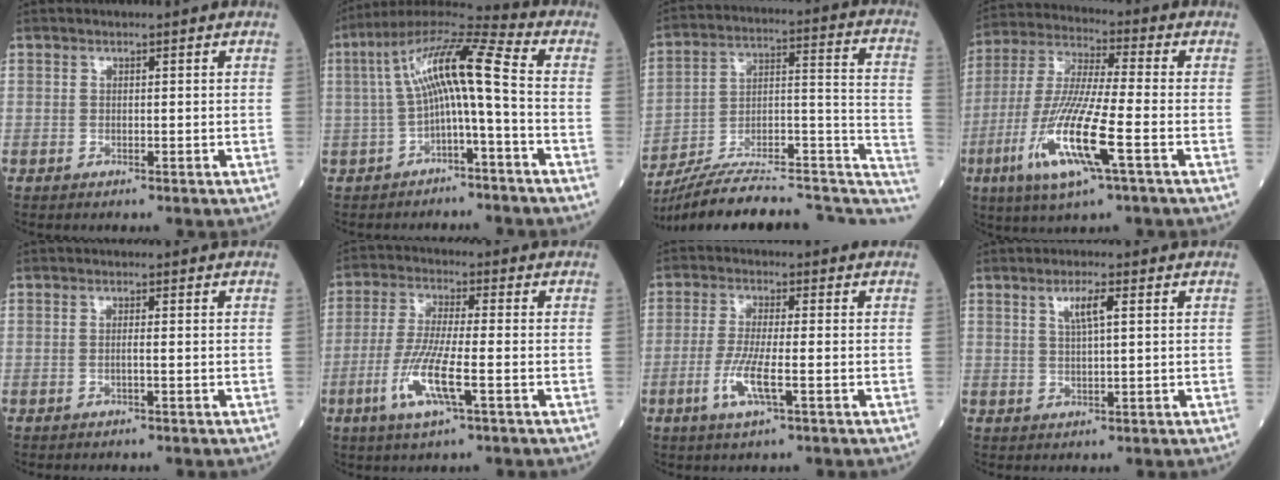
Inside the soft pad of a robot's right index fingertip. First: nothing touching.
{"total": 10.9, "force": [-0.7, 0.9, 10.9], "torque": [-0.200, 0.047, -0.017]}
{"total": 24.0, "force": [-19.6, 5.8, 12.5], "torque": [-0.155, 0.051, -0.290]}
{"total": 15.1, "force": [-5.4, 0.9, 14.1], "torque": [-0.297, -0.020, -0.104]}
{"total": 0.9, "force": [-0.2, -0.1, 0.8], "torque": [-0.015, 0.001, -0.005]}
{"total": 9.0, "force": [-3.2, 0.6, 8.4], "torque": [-0.175, -0.013, -0.065]}
{"total": 6.1, "force": [-2.1, 0.4, 5.7], "torque": [-0.118, -0.011, -0.042]}
{"total": 3.4, "force": [1.4, 0.3, 3.1], "torque": [-0.058, 0.003, 0.026]}